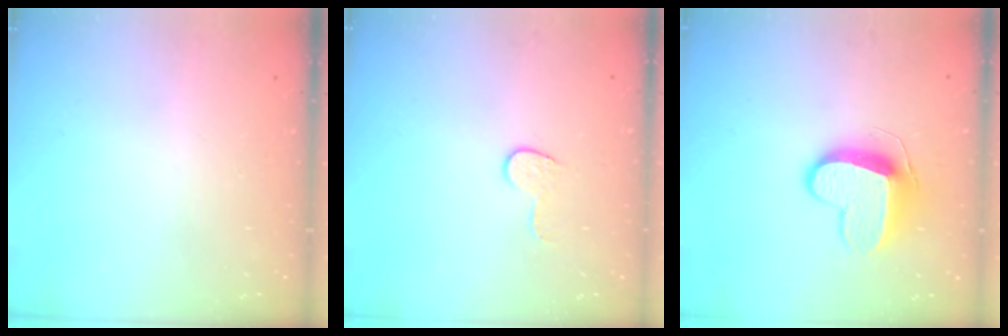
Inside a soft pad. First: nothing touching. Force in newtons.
{"total": 5.4, "press": 5.4, "slide": 0.5}
{"total": 10.3, "press": 10.2, "slide": 0.5}